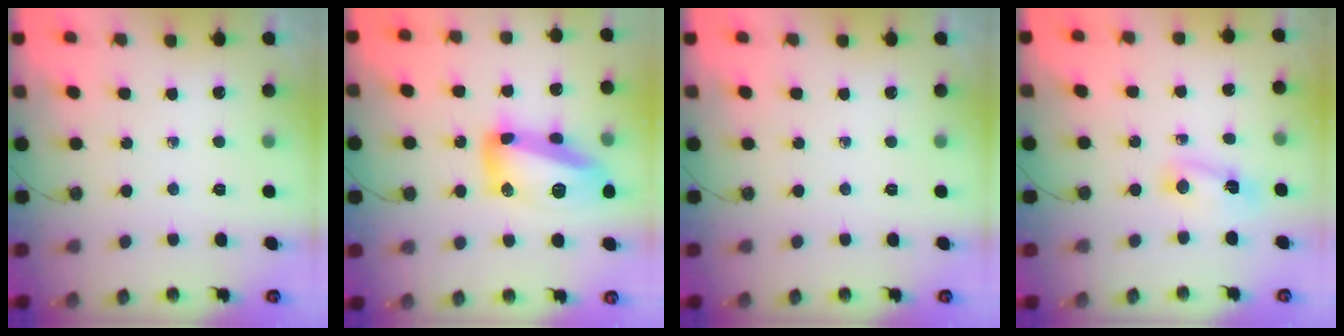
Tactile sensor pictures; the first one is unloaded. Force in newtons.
{"total": 17.2, "press": 17.2, "slide": 0.9}
{"total": 0.0}
{"total": 3.4, "press": 3.4, "slide": 0.4}